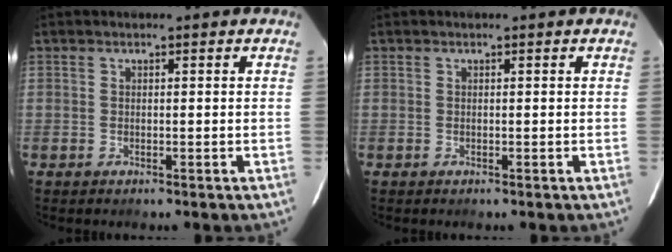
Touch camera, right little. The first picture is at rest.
{"total": 0.0}